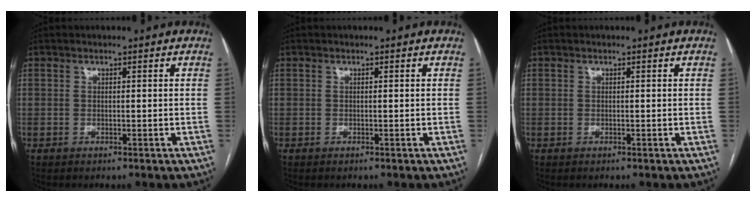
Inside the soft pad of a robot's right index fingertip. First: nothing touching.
{"total": 0.0}
{"total": 0.0}